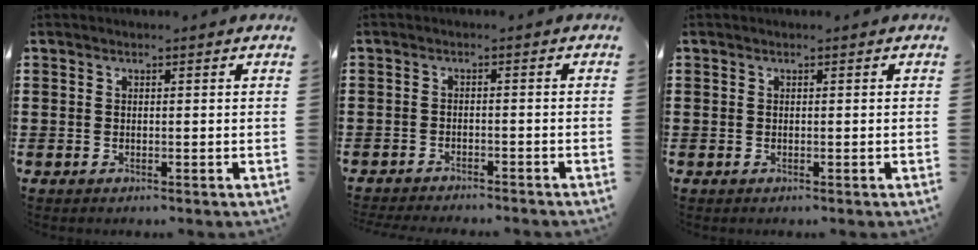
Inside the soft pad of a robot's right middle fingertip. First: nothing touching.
{"total": 2.1, "force": [-2.1, 0.0, 0.0], "torque": [-0.003, 0.000, -0.044]}
{"total": 0.0}